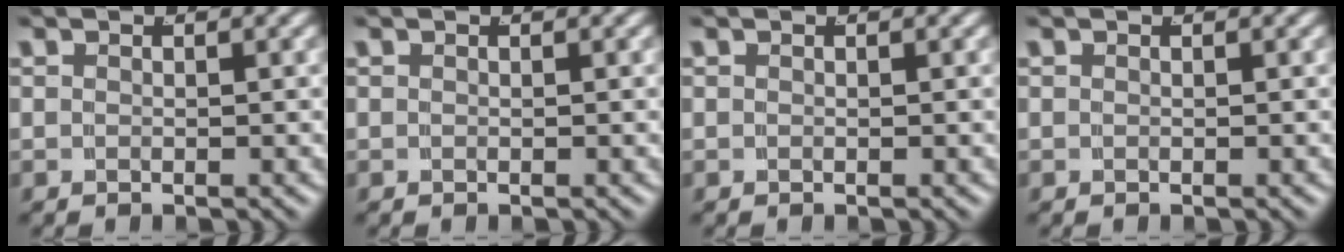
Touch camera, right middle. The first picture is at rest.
{"total": 0.0}
{"total": 0.0}
{"total": 0.0}